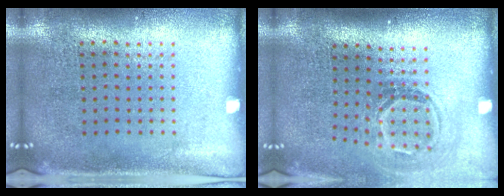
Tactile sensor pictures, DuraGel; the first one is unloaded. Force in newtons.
{"total": 1.7, "press": 1.2, "slide": 1.3}